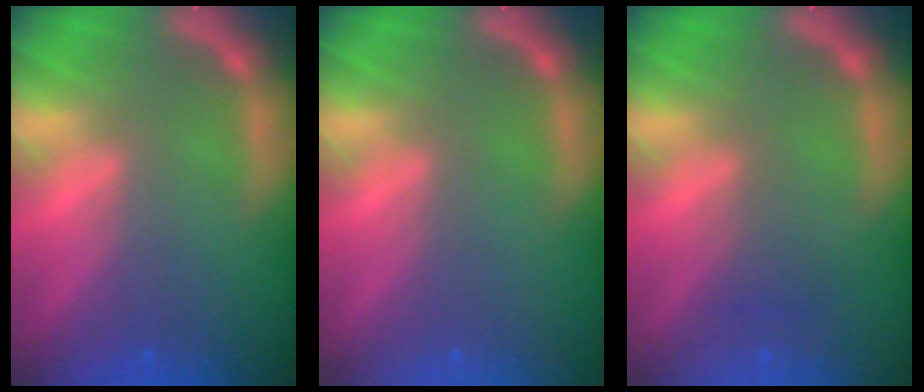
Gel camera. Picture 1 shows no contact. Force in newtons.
{"total": 0.0}
{"total": 1.5}